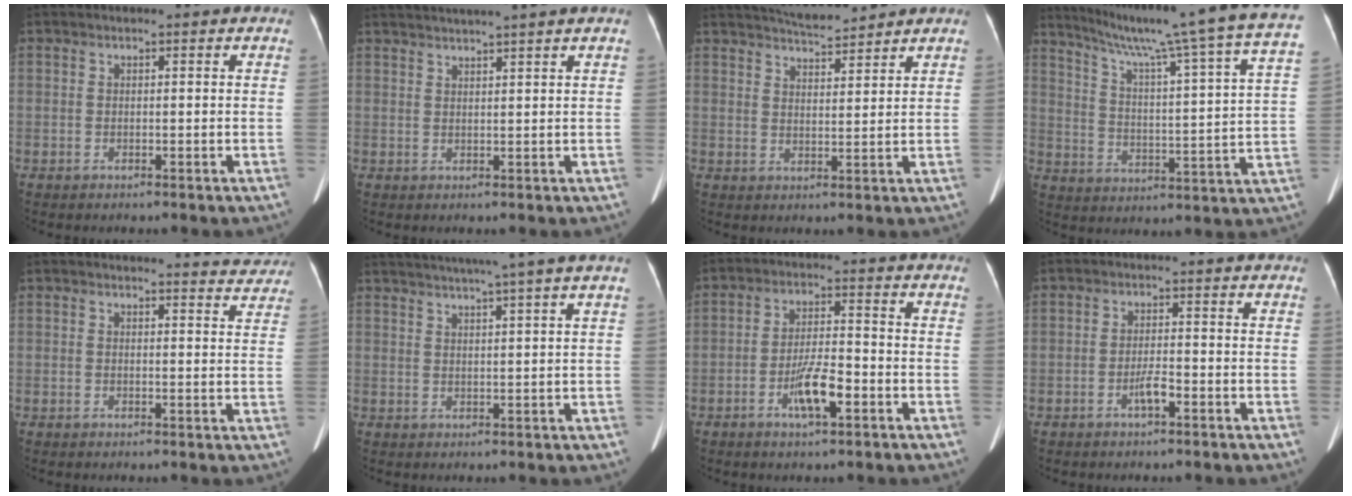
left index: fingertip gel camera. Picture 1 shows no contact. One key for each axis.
{"total": 6.4, "fx": 5.6, "fy": -1.5, "fz": 2.9, "tx": -0.040, "ty": 0.021, "tz": 0.077}
{"total": 7.3, "fx": 6.9, "fy": 0.6, "fz": 2.3, "tx": -0.045, "ty": 0.013, "tz": 0.113}
{"total": 27.0, "fx": 22.0, "fy": -1.1, "fz": 15.8, "tx": -0.247, "ty": -0.047, "tz": 0.292}
{"total": 5.5, "fx": 5.4, "fy": 0.7, "fz": 0.0, "tx": 0.008, "ty": -0.023, "tz": 0.038}
{"total": 11.0, "fx": 9.1, "fy": -2.2, "fz": 5.8, "tx": -0.091, "ty": 0.002, "tz": 0.116}
{"total": 6.5, "fx": -2.9, "fy": 1.3, "fz": 5.7, "tx": -0.114, "ty": 0.000, "tz": -0.051}
{"total": 2.5, "fx": -1.5, "fy": 0.4, "fz": 2.0, "tx": -0.041, "ty": -0.001, "tz": -0.025}